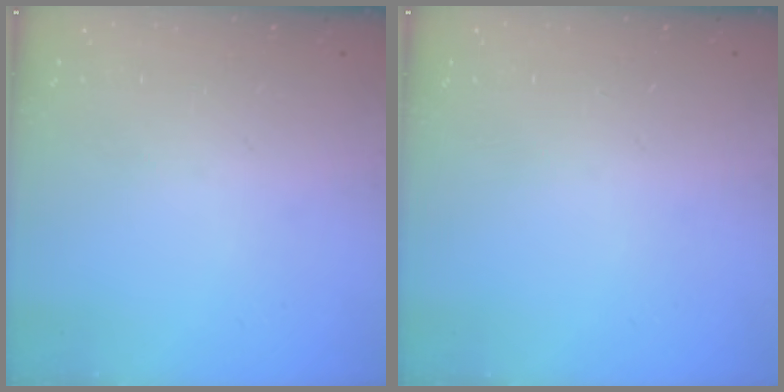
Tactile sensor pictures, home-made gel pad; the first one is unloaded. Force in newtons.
{"total": 0.0}